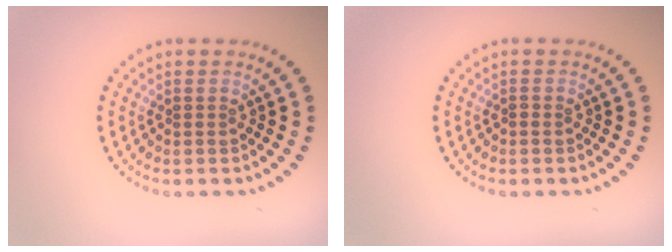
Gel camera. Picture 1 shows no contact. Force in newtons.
{"total": 0.7, "press": 0.6, "slide": 0.3}